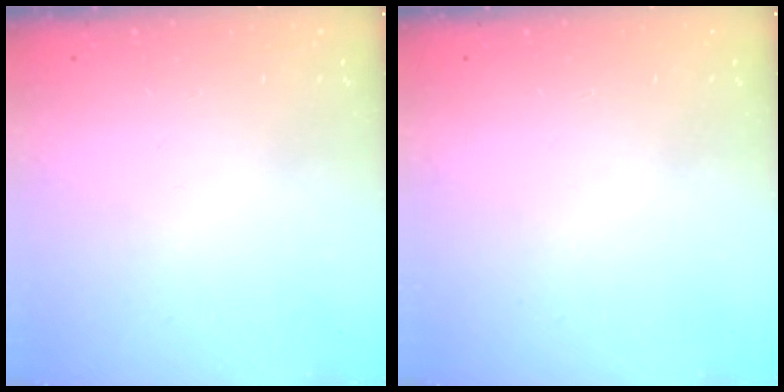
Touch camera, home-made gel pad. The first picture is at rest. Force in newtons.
{"total": 0.0}